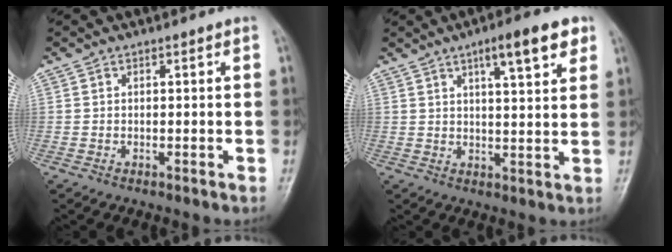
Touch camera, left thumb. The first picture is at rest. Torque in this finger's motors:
{"motor_torque": [0.22, 0.24, 0.23, -0.06, 0.13]}